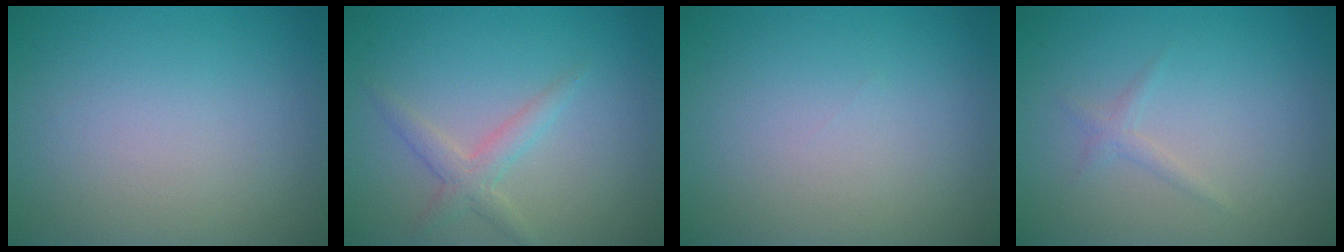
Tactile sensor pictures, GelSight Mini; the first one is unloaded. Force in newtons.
{"total": 2.1, "press": 2.1, "slide": 0.1}
{"total": 0.0}
{"total": 0.9, "press": 0.9, "slide": 0.1}